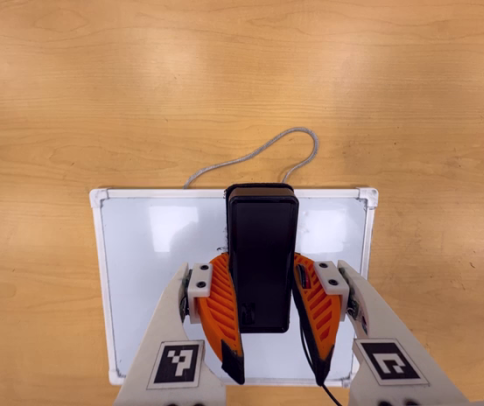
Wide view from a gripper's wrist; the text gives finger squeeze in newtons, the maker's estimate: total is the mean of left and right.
{"total": 10.1, "left": 8.3, "right": 11.8}